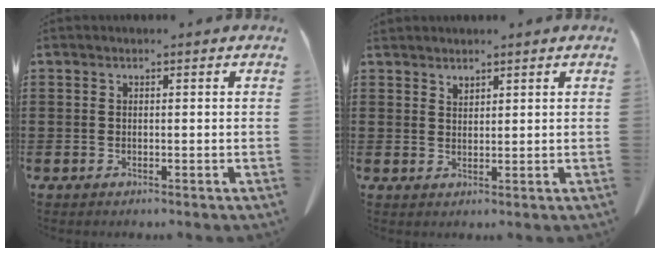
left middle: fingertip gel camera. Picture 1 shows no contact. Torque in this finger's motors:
{"motor_torque": [0.03, 0.20, -0.01, 0.01]}